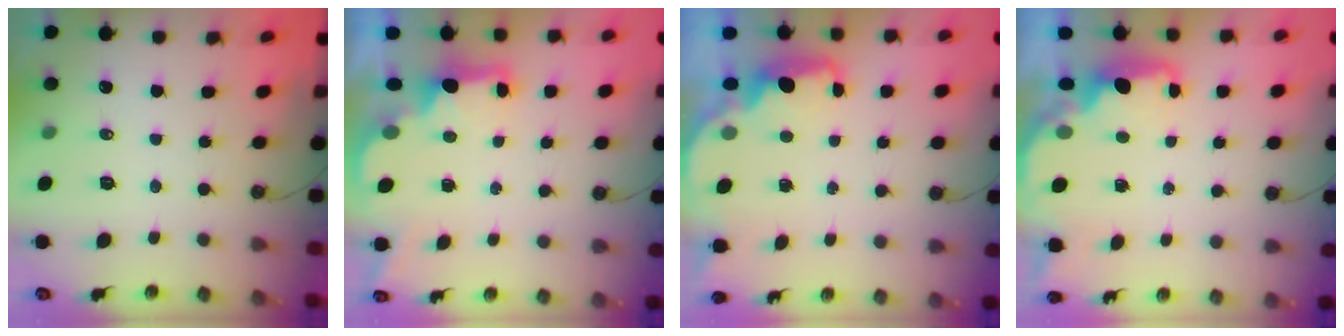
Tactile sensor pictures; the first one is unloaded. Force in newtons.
{"total": 2.3, "press": 2.2, "slide": 0.7}
{"total": 2.1, "press": 2.0, "slide": 0.7}
{"total": 2.2, "press": 2.0, "slide": 0.7}